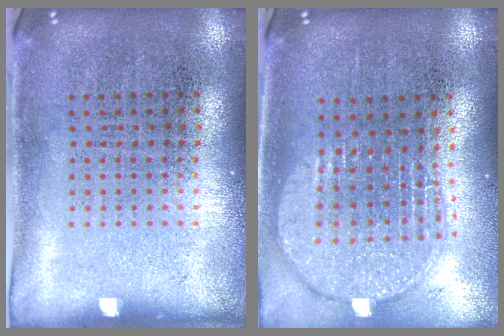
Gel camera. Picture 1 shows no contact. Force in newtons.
{"total": 2.0, "press": 1.6, "slide": 1.1}